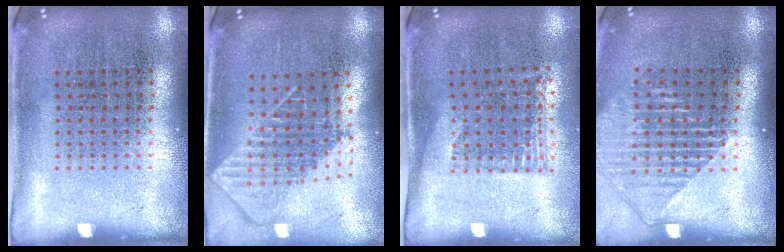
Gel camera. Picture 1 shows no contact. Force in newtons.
{"total": 2.0, "press": 1.5, "slide": 1.3}
{"total": 1.2, "press": 0.9, "slide": 0.8}
{"total": 1.6, "press": 1.4, "slide": 0.7}